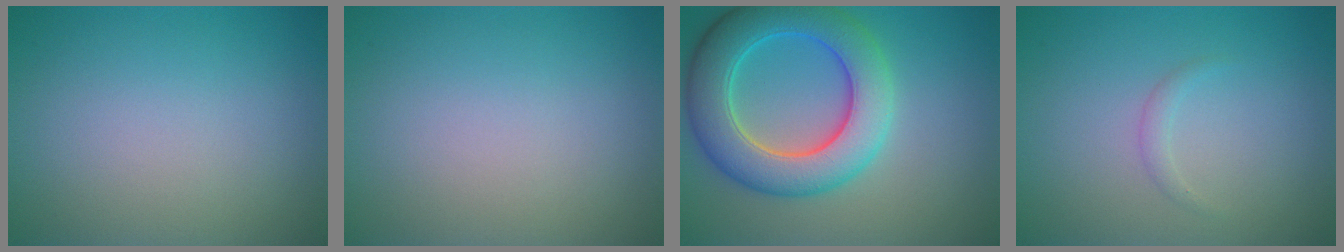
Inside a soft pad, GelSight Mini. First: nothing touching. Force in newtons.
{"total": 0.0}
{"total": 8.2, "press": 8.2, "slide": 0.6}
{"total": 0.8, "press": 0.8, "slide": 0.0}